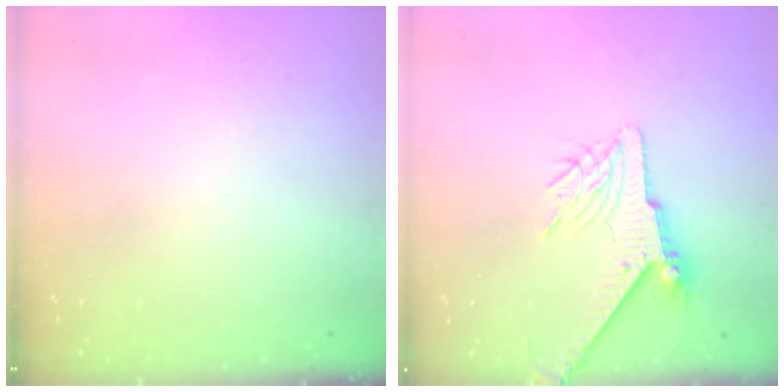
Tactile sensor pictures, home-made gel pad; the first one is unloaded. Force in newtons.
{"total": 7.3, "press": 7.2, "slide": 1.1}